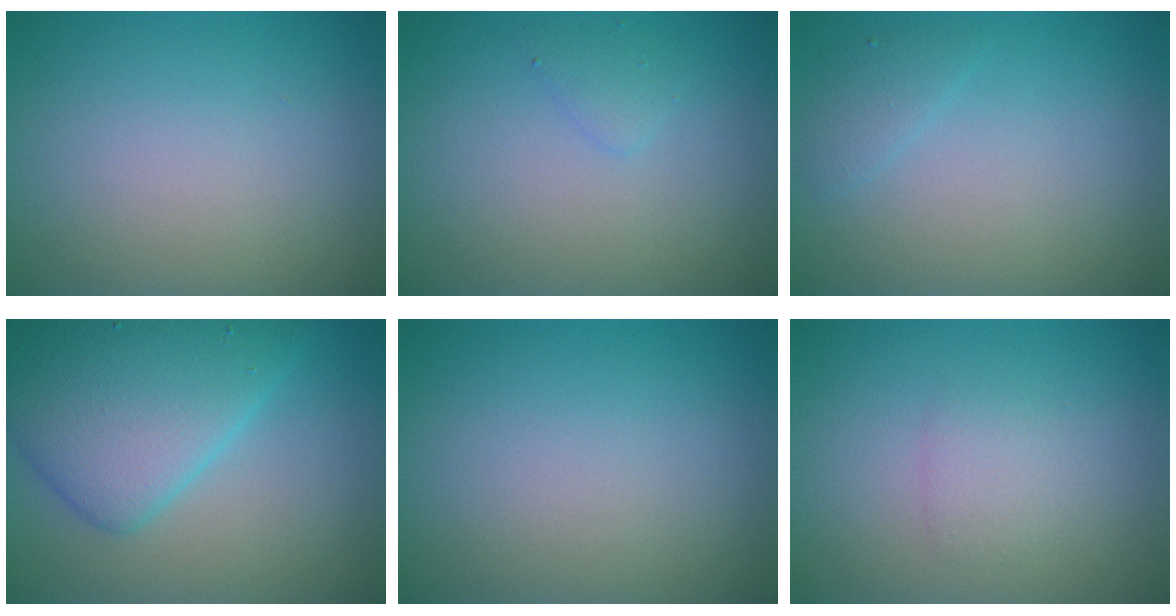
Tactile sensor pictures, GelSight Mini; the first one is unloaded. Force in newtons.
{"total": 1.0, "press": 1.0, "slide": 0.1}
{"total": 1.2, "press": 1.2, "slide": 0.1}
{"total": 7.6, "press": 7.6, "slide": 0.1}
{"total": 0.0}
{"total": 1.4, "press": 1.4, "slide": 0.0}